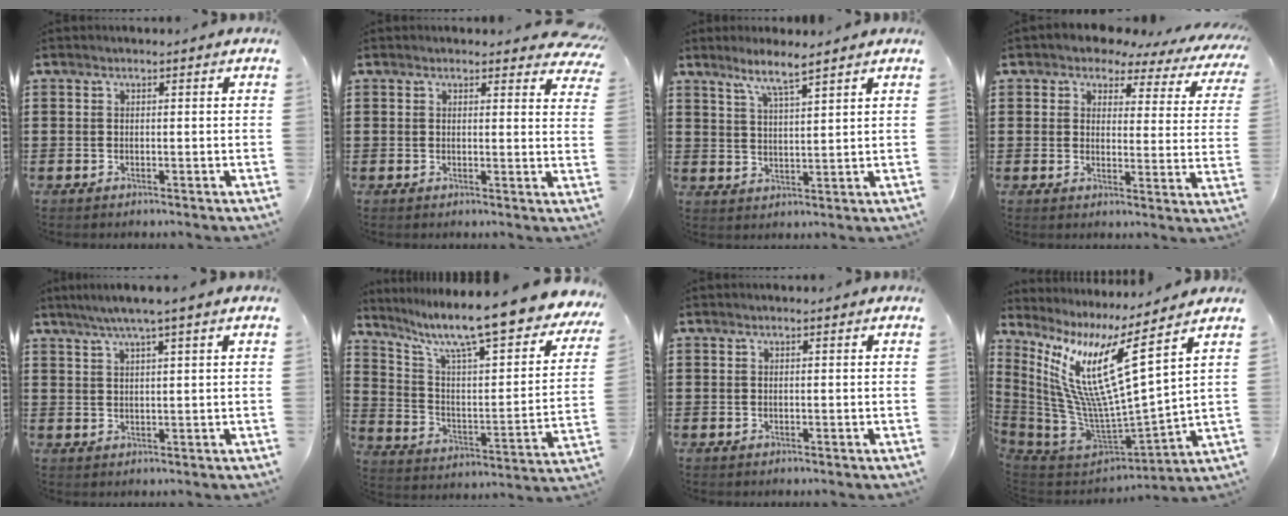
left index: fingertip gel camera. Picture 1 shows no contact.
{"total": 2.4, "force": [2.2, 0.4, 0.7], "torque": [-0.005, -0.009, 0.039]}
{"total": 4.3, "force": [3.6, -0.2, 2.4], "torque": [-0.058, -0.007, 0.062]}
{"total": 3.7, "force": [3.1, 1.7, 1.3], "torque": [-0.038, -0.015, 0.047]}
{"total": 3.3, "force": [2.3, -0.4, 2.4], "torque": [-0.050, -0.001, 0.039]}
{"total": 11.2, "force": [9.1, 0.8, 6.4], "torque": [-0.134, -0.073, 0.146]}
{"total": 0.0}
{"total": 13.4, "force": [6.0, 2.0, 11.8], "torque": [-0.268, -0.058, 0.088]}